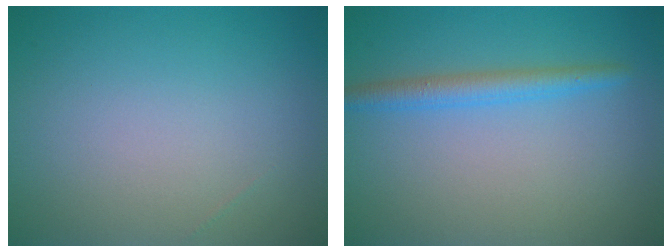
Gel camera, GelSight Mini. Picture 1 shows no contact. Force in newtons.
{"total": 2.4, "press": 2.4, "slide": 0.2}